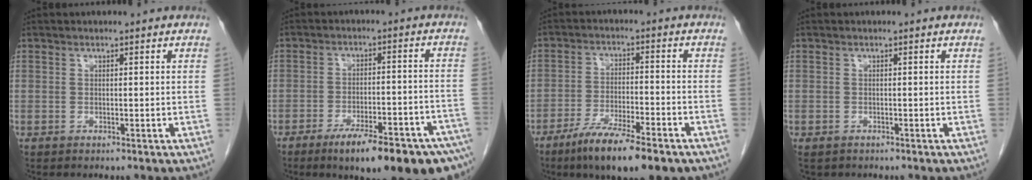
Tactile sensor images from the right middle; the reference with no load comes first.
{"total": 18.1, "force": [-12.5, 3.3, 12.6], "torque": [-0.114, 0.011, -0.177]}
{"total": 12.3, "force": [-8.3, 2.3, 8.7], "torque": [-0.140, -0.021, -0.134]}
{"total": 1.5, "force": [-1.1, 0.9, 0.5], "torque": [-0.013, -0.001, -0.011]}